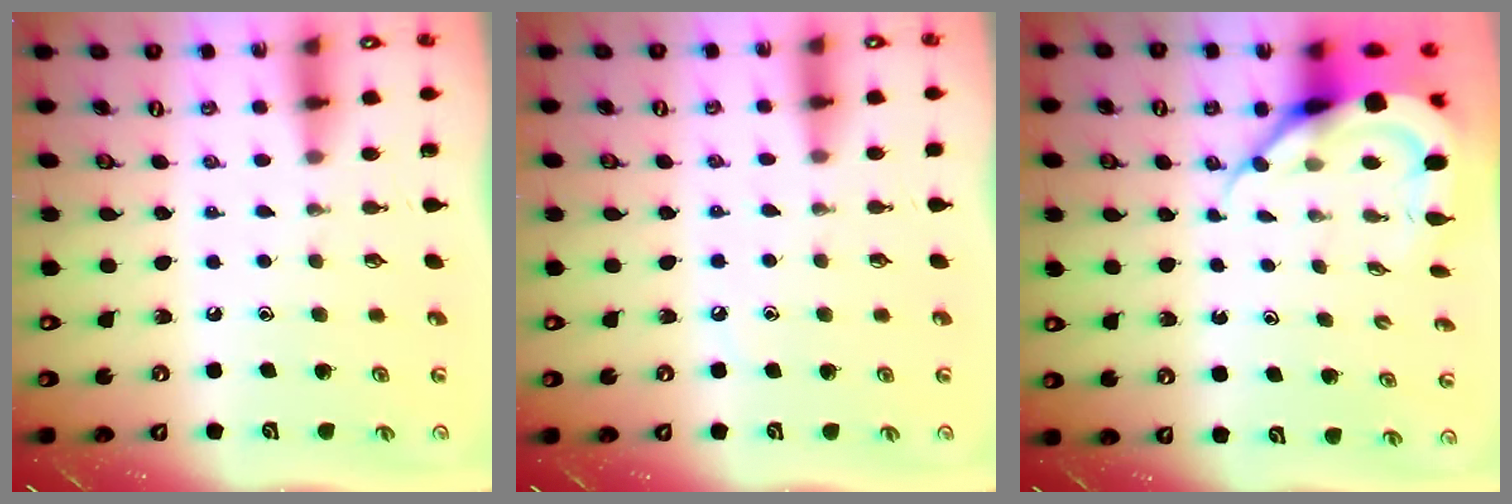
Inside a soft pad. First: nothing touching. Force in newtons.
{"total": 4.4, "press": 4.3, "slide": 0.7}
{"total": 9.0, "press": 8.9, "slide": 0.9}